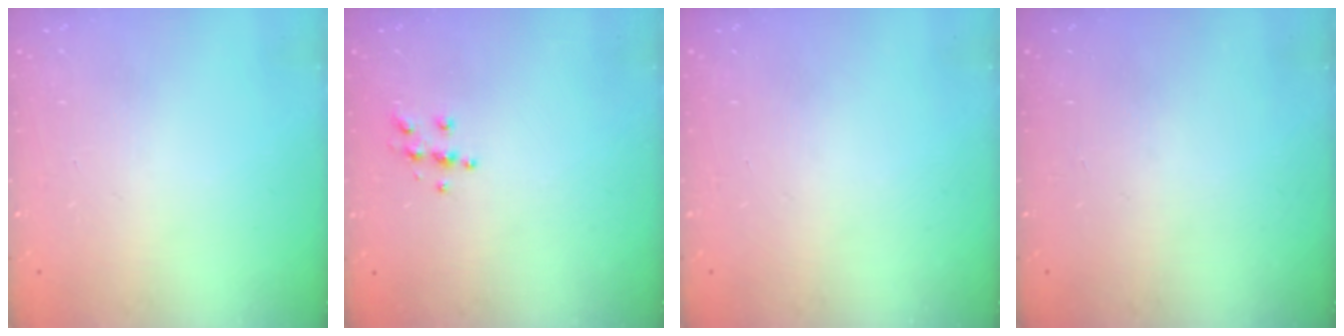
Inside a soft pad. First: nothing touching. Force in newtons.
{"total": 5.5, "press": 5.5, "slide": 0.5}
{"total": 0.0}
{"total": 0.0}